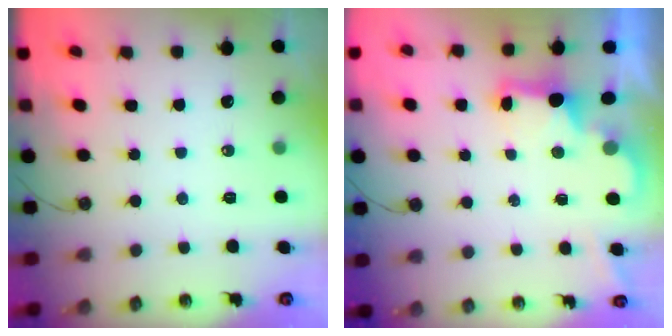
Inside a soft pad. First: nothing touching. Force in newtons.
{"total": 2.4, "press": 2.3, "slide": 0.7}